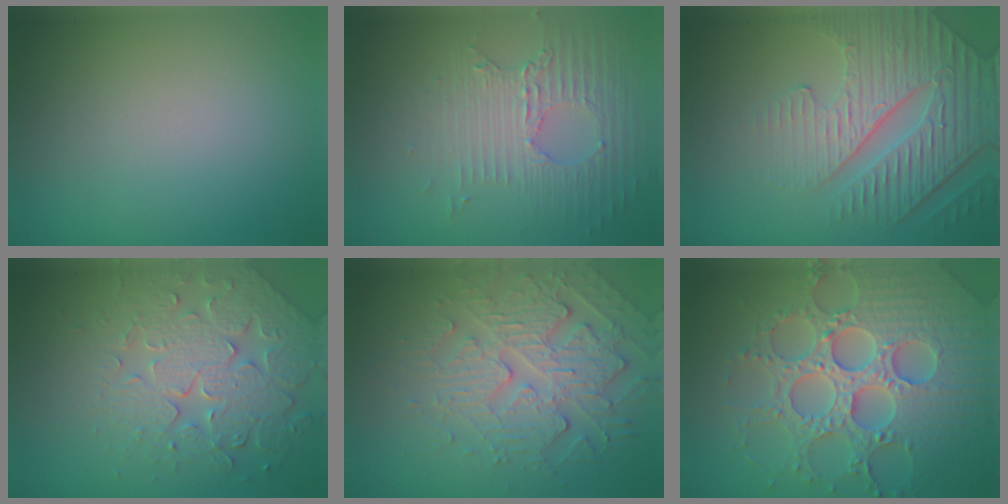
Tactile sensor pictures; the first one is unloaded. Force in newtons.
{"total": 3.6, "press": 3.1, "slide": 1.8}
{"total": 5.1, "press": 4.7, "slide": 1.9}
{"total": 5.5, "press": 5.0, "slide": 2.1}
{"total": 5.1, "press": 4.3, "slide": 2.8}
{"total": 8.1, "press": 7.9, "slide": 1.7}